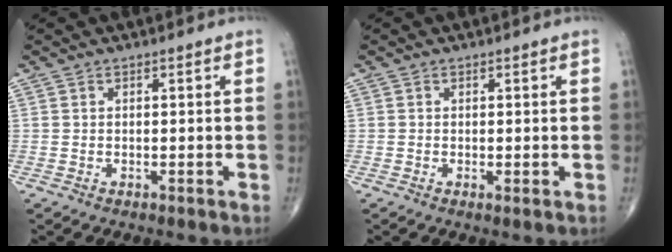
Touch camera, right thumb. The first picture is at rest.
{"total": 0.7, "force": [-0.1, 0.1, 0.7], "torque": [-0.013, -0.003, -0.005]}